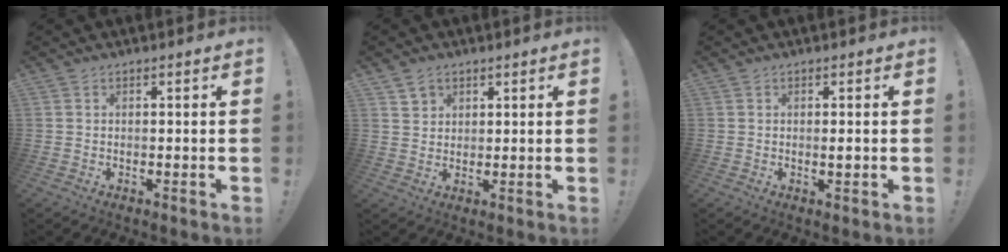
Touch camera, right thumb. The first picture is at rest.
{"total": 4.0, "force": [2.6, 2.9, 1.0], "torque": [-0.009, -0.012, 0.047]}
{"total": 1.2, "force": [-0.3, -0.1, 1.1], "torque": [-0.010, -0.005, -0.008]}